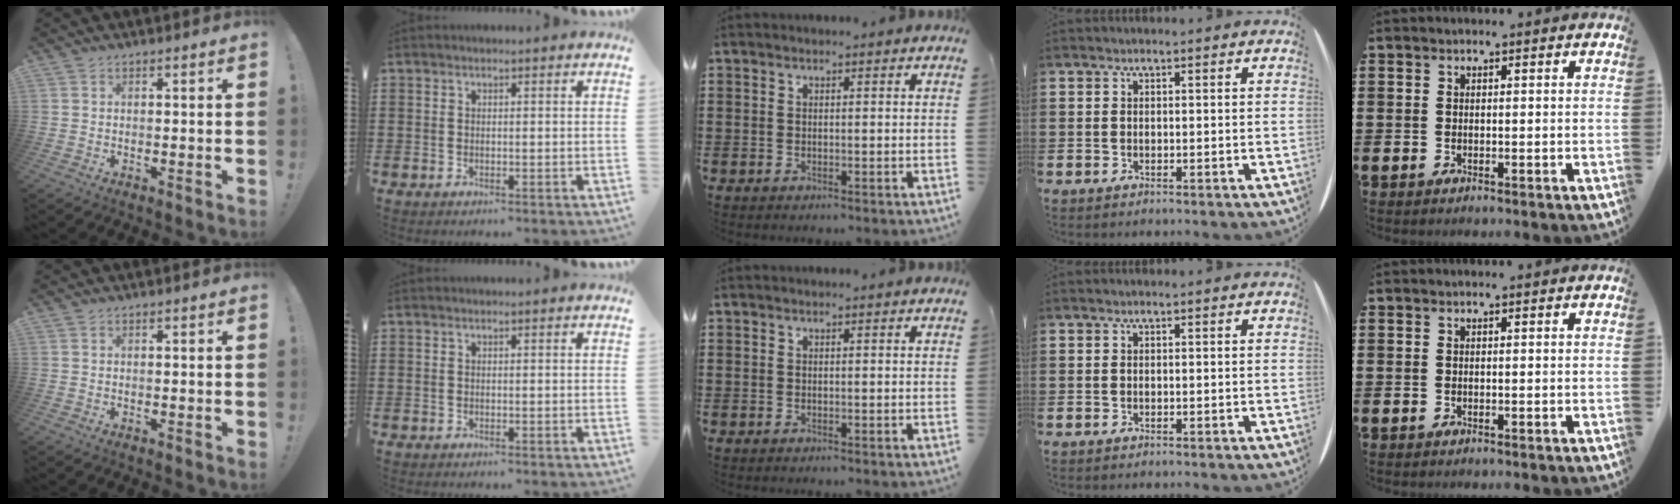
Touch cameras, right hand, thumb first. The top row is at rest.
{}